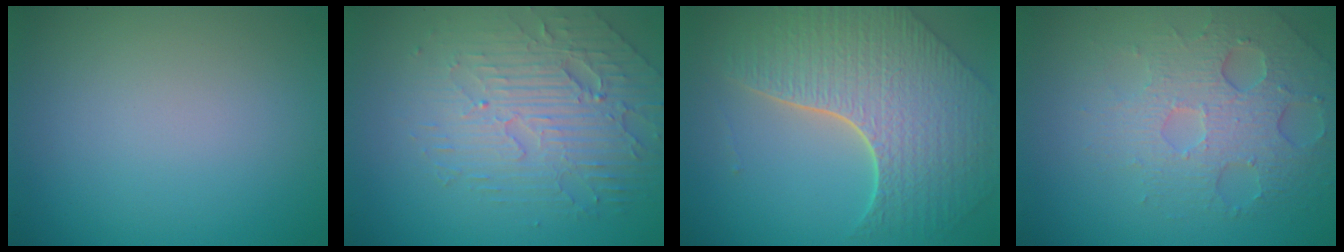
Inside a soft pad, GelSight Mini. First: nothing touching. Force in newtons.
{"total": 5.0, "press": 4.2, "slide": 2.8}
{"total": 8.6, "press": 6.3, "slide": 5.9}
{"total": 4.9, "press": 4.1, "slide": 2.6}